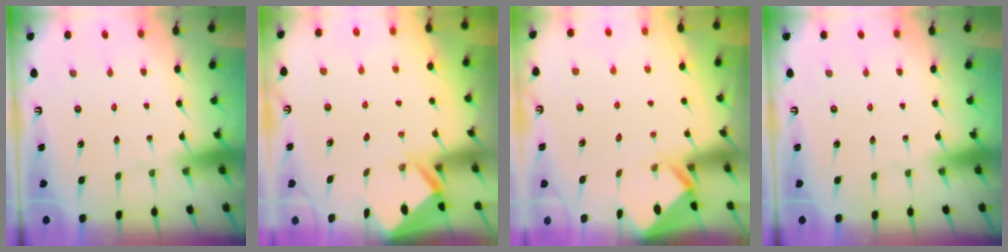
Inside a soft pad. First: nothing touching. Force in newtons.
{"total": 2.8, "press": 2.8, "slide": 0.1}
{"total": 3.1, "press": 3.1, "slide": 0.3}
{"total": 0.0}